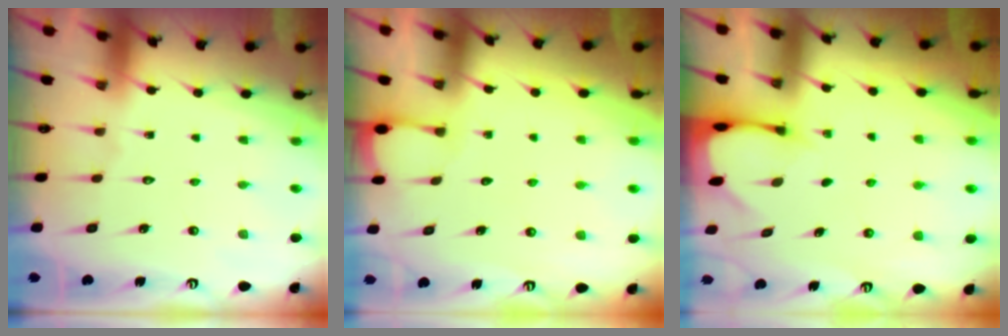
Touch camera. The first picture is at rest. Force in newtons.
{"total": 1.5, "press": 1.5, "slide": 0.1}
{"total": 2.4, "press": 2.4, "slide": 0.1}